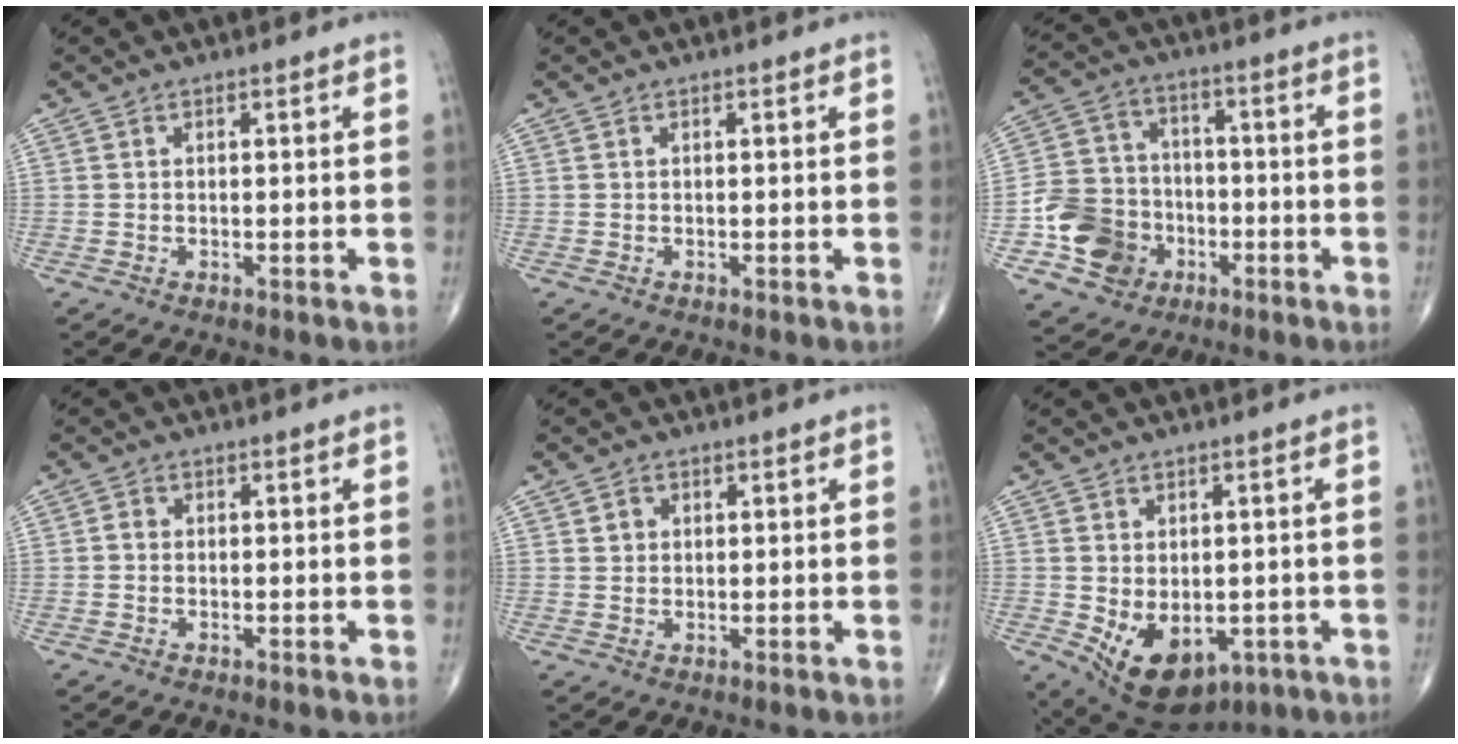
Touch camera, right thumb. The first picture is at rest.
{"total": 0.0}
{"total": 12.8, "force": [-4.4, 11.0, 4.8], "torque": [-0.057, 0.032, -0.075]}
{"total": 1.1, "force": [-0.1, 0.9, 0.5], "torque": [-0.004, 0.003, -0.006]}
{"total": 2.1, "force": [0.7, 1.9, 0.8], "torque": [-0.003, -0.003, 0.010]}
{"total": 12.2, "force": [-3.4, 8.0, 8.5], "torque": [-0.116, -0.008, -0.028]}